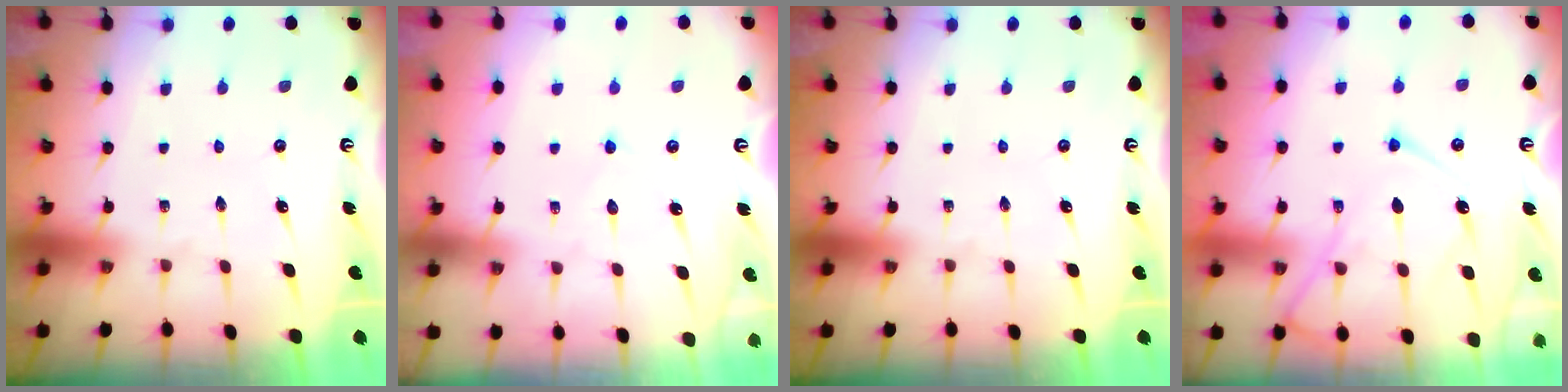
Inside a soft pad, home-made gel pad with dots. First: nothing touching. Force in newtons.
{"total": 3.8, "press": 3.7, "slide": 0.3}
{"total": 0.0}
{"total": 12.7, "press": 12.6, "slide": 1.5}